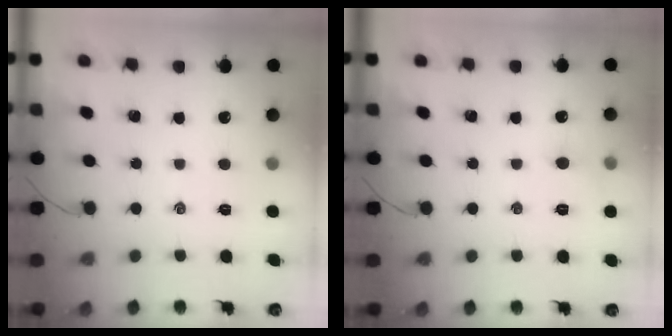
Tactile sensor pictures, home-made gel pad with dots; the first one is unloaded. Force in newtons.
{"total": 3.8, "press": 3.6, "slide": 1.3}